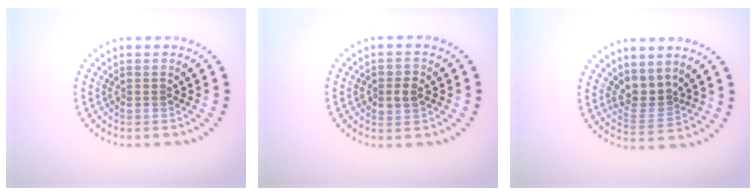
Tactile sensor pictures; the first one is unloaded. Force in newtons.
{"total": 2.0, "press": 2.0, "slide": 0.2}
{"total": 2.7, "press": 2.0, "slide": 1.9}